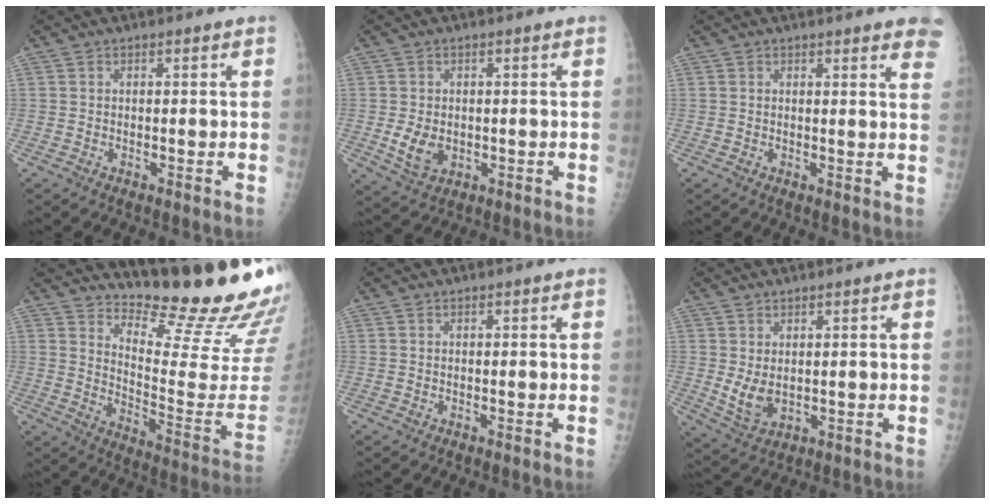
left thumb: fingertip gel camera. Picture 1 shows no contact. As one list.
[{"total": 5.0, "force": [-0.4, 3.6, 3.4], "torque": [-0.050, -0.008, 0.005]}, {"total": 7.9, "force": [6.2, 1.3, 4.8], "torque": [-0.038, -0.016, 0.052]}, {"total": 20.0, "force": [17.7, 2.0, 9.2], "torque": [-0.107, -0.181, 0.245]}, {"total": 0.0}, {"total": 5.2, "force": [1.1, 3.2, 4.0], "torque": [-0.066, -0.016, 0.034]}]